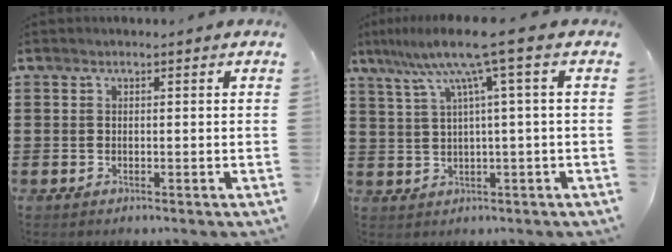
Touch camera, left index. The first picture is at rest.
{"total": 8.5, "force": [3.6, -0.6, 7.7], "torque": [-0.163, -0.010, 0.055]}